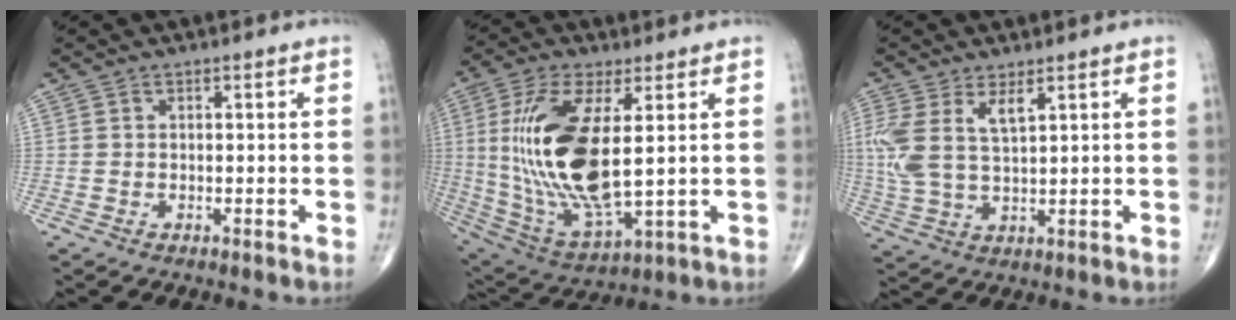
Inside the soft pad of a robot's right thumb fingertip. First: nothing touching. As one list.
[{"total": 20.3, "force": [2.6, 7.7, 18.5], "torque": [-0.390, -0.024, 0.061]}, {"total": 8.6, "force": [3.4, 3.5, 7.1], "torque": [-0.168, -0.006, 0.077]}]